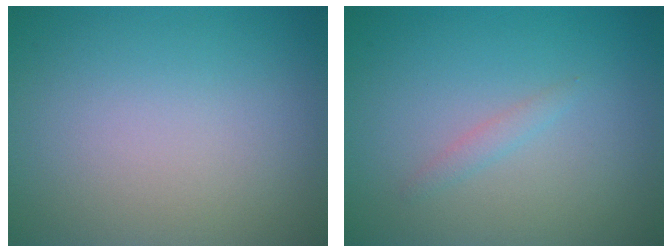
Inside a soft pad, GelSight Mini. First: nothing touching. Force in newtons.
{"total": 0.9, "press": 0.9, "slide": 0.1}